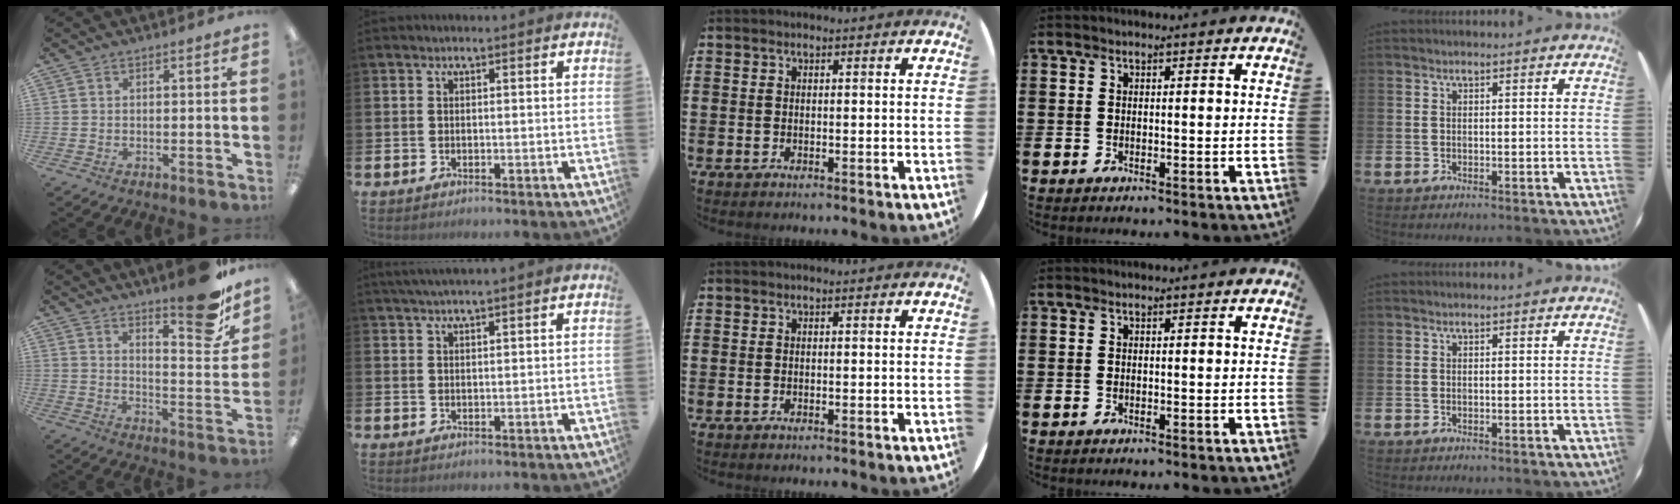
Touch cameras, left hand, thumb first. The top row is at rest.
{"thumb": {"total": 14.3, "force": [11.0, 4.1, 8.1], "torque": [-0.094, -0.085, 0.181]}, "index": {"total": 2.0, "force": [1.8, -0.3, 0.9], "torque": [-0.024, 0.002, 0.035]}}